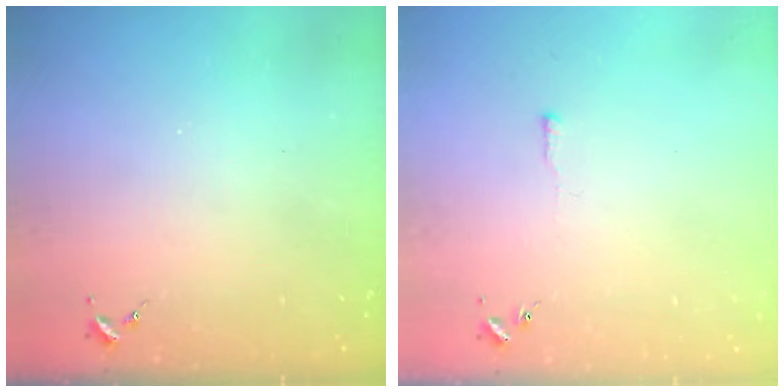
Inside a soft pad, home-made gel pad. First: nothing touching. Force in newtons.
{"total": 2.9, "press": 2.9, "slide": 0.5}